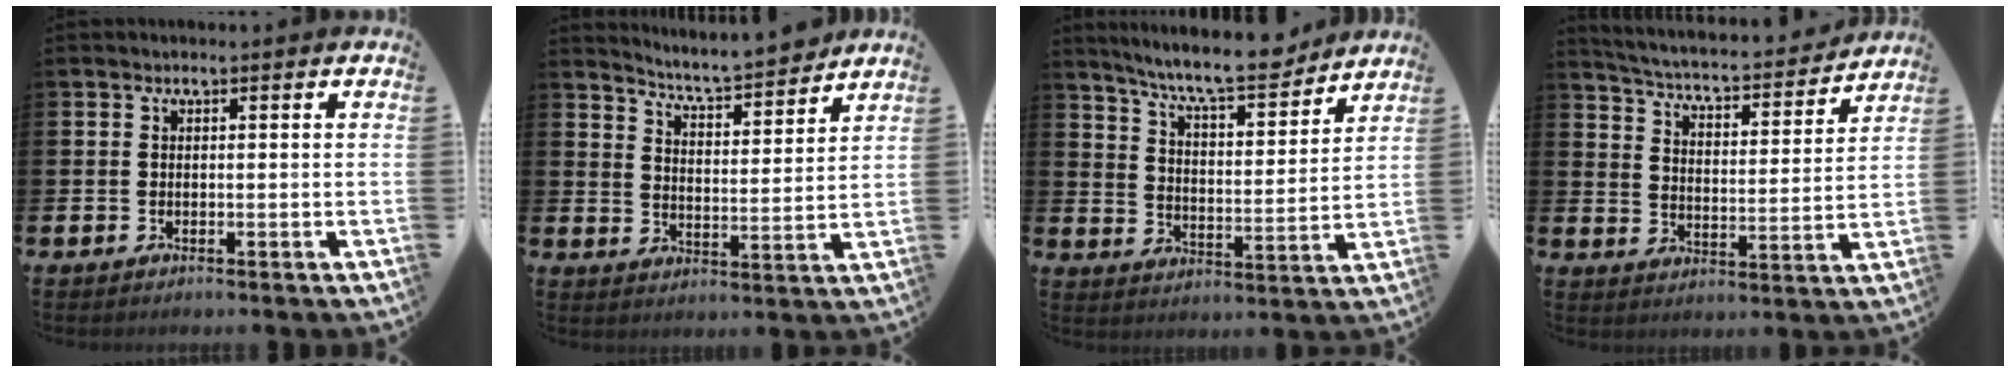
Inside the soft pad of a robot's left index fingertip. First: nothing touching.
{"total": 6.1, "force": [6.0, 0.1, 1.2], "torque": [-0.046, -0.049, 0.102]}
{"total": 9.2, "force": [8.6, 0.9, 3.3], "torque": [-0.093, -0.053, 0.150]}
{"total": 4.5, "force": [4.3, 0.6, 1.3], "torque": [-0.054, -0.041, 0.065]}